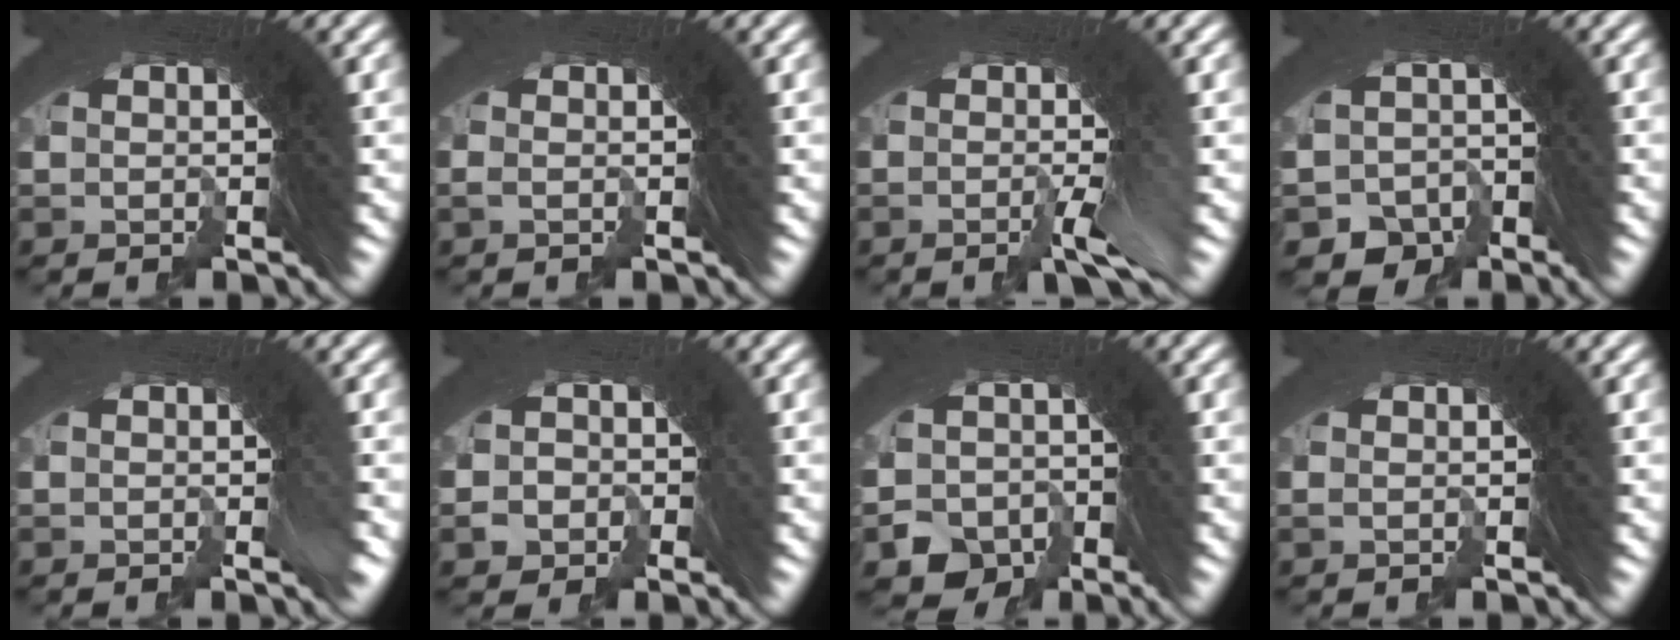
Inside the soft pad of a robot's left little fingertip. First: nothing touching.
{"total": 0.8, "force": [-0.1, -0.3, 0.7], "torque": [-0.004, 0.009, -0.008]}
{"total": 3.1, "force": [-1.4, -0.3, 2.8], "torque": [-0.030, 0.012, -0.030]}
{"total": 5.8, "force": [-4.0, 4.1, 1.3], "torque": [-0.027, -0.027, -0.059]}
{"total": 1.3, "force": [-0.4, 0.1, 1.2], "torque": [-0.016, 0.011, -0.009]}
{"total": 2.6, "force": [-1.4, 2.2, 0.2], "torque": [-0.006, -0.001, -0.029]}
{"total": 10.2, "force": [-3.9, 8.5, 3.9], "torque": [-0.105, -0.053, -0.055]}
{"total": 0.7, "force": [0.3, -0.2, 0.6], "torque": [0.002, 0.013, -0.001]}